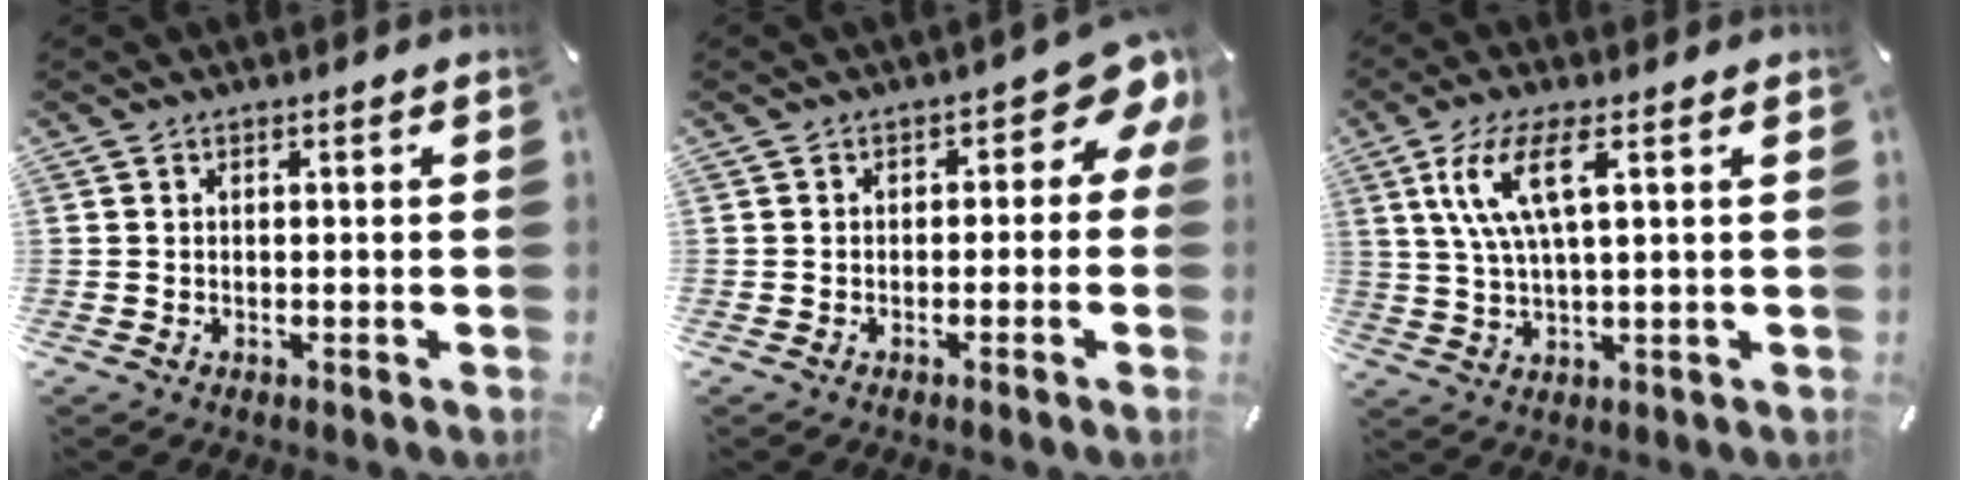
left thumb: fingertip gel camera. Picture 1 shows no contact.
{"total": 5.8, "force": [1.4, 3.5, 4.4], "torque": [-0.049, -0.009, 0.016]}
{"total": 10.1, "force": [3.9, 2.7, 8.9], "torque": [-0.194, 0.000, 0.063]}